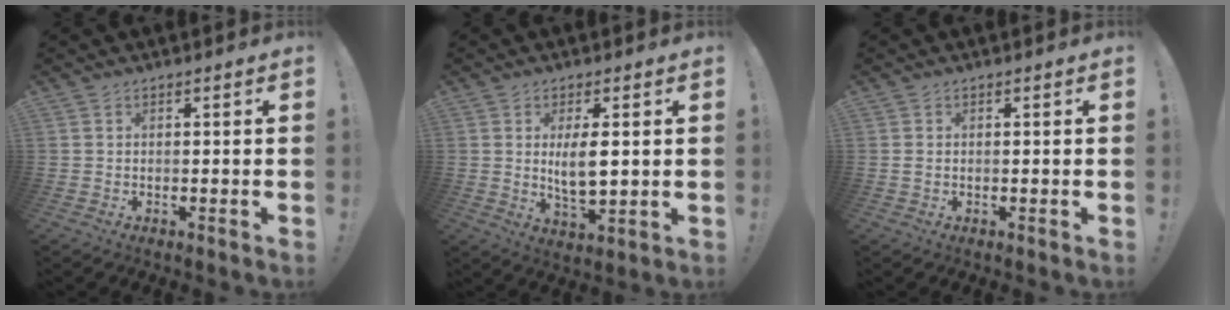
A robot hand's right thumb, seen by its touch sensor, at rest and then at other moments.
{"total": 7.4, "force": [1.5, 2.8, 6.6], "torque": [-0.120, -0.019, 0.016]}
{"total": 0.8, "force": [0.2, 0.5, 0.5], "torque": [-0.011, 0.003, 0.003]}